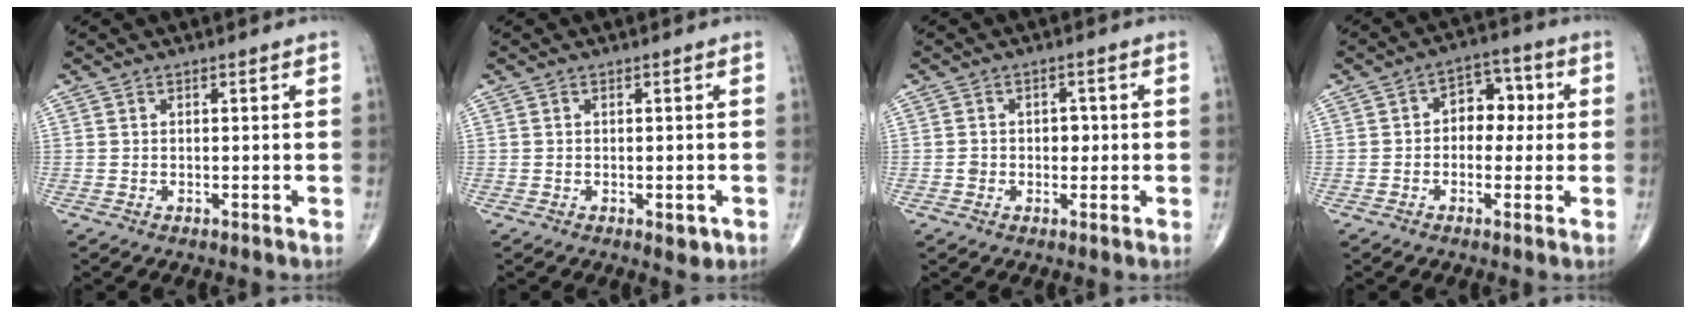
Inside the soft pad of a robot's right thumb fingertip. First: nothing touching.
{"total": 2.2, "force": [-0.7, 1.1, 1.7], "torque": [-0.013, -0.002, -0.005]}
{"total": 3.0, "force": [-0.2, 2.4, 1.7], "torque": [-0.007, 0.007, -0.004]}
{"total": 7.4, "force": [0.6, 5.3, 5.1], "torque": [-0.033, 0.024, 0.000]}